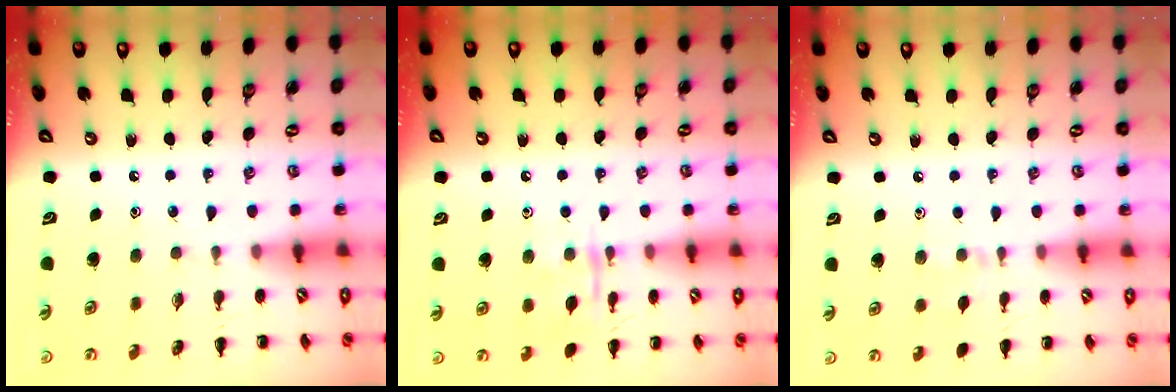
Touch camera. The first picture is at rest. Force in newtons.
{"total": 8.9, "press": 8.8, "slide": 0.7}
{"total": 3.8, "press": 3.5, "slide": 1.4}